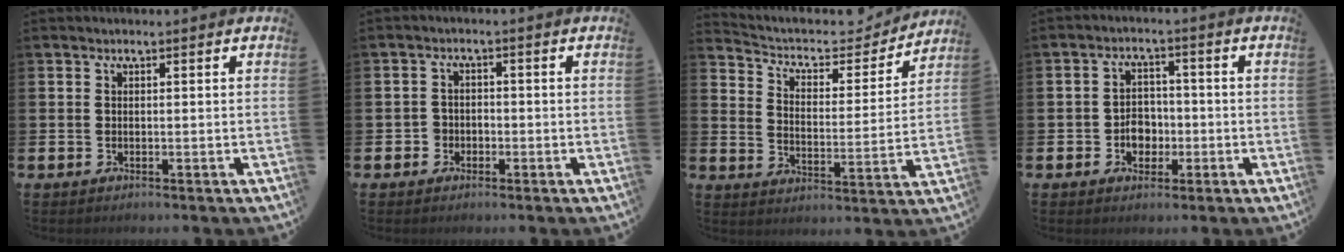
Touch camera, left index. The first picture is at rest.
{"total": 2.1, "force": [-1.2, 1.7, 0.1], "torque": [-0.014, 0.007, -0.026]}
{"total": 6.0, "force": [5.4, 2.4, 1.4], "torque": [-0.056, -0.042, 0.086]}
{"total": 3.9, "force": [-1.2, 3.2, 1.9], "torque": [-0.025, 0.001, -0.030]}